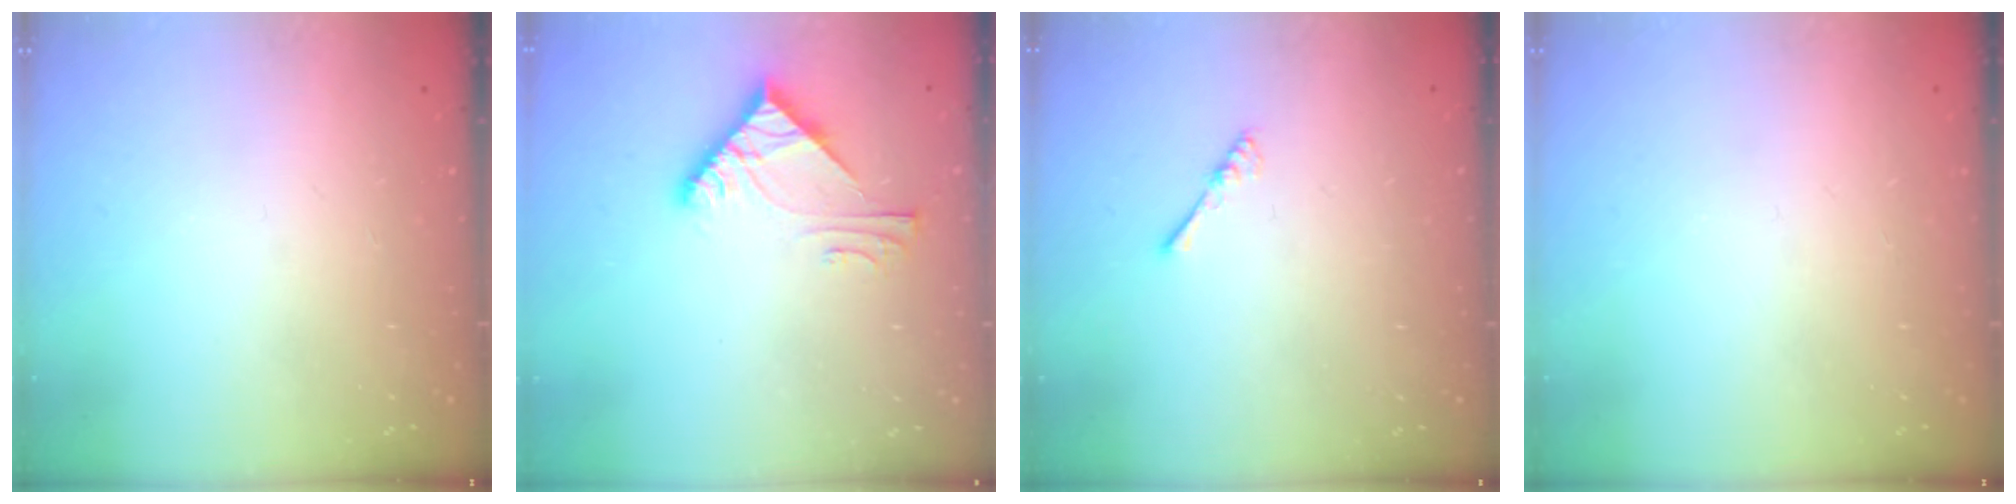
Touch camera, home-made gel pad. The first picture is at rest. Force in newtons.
{"total": 6.6, "press": 6.6, "slide": 0.5}
{"total": 2.4, "press": 2.4, "slide": 0.5}
{"total": 0.0}